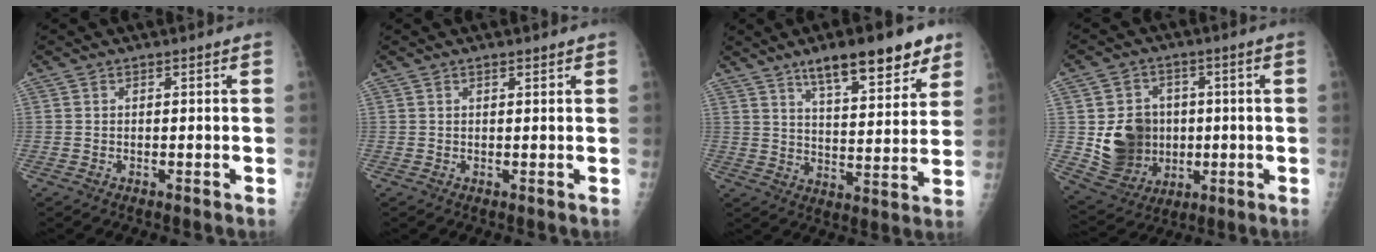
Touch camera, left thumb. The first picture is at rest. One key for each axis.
{"total": 0.9, "fx": 0.7, "fy": 0.3, "fz": 0.6, "tx": -0.009, "ty": -0.002, "tz": 0.010}
{"total": 15.5, "fx": 10.2, "fy": 4.9, "fz": 10.7, "tx": -0.121, "ty": -0.046, "tz": 0.156}
{"total": 13.1, "fx": -0.4, "fy": 11.4, "fz": 6.5, "tx": -0.074, "ty": -0.004, "tz": 0.014}